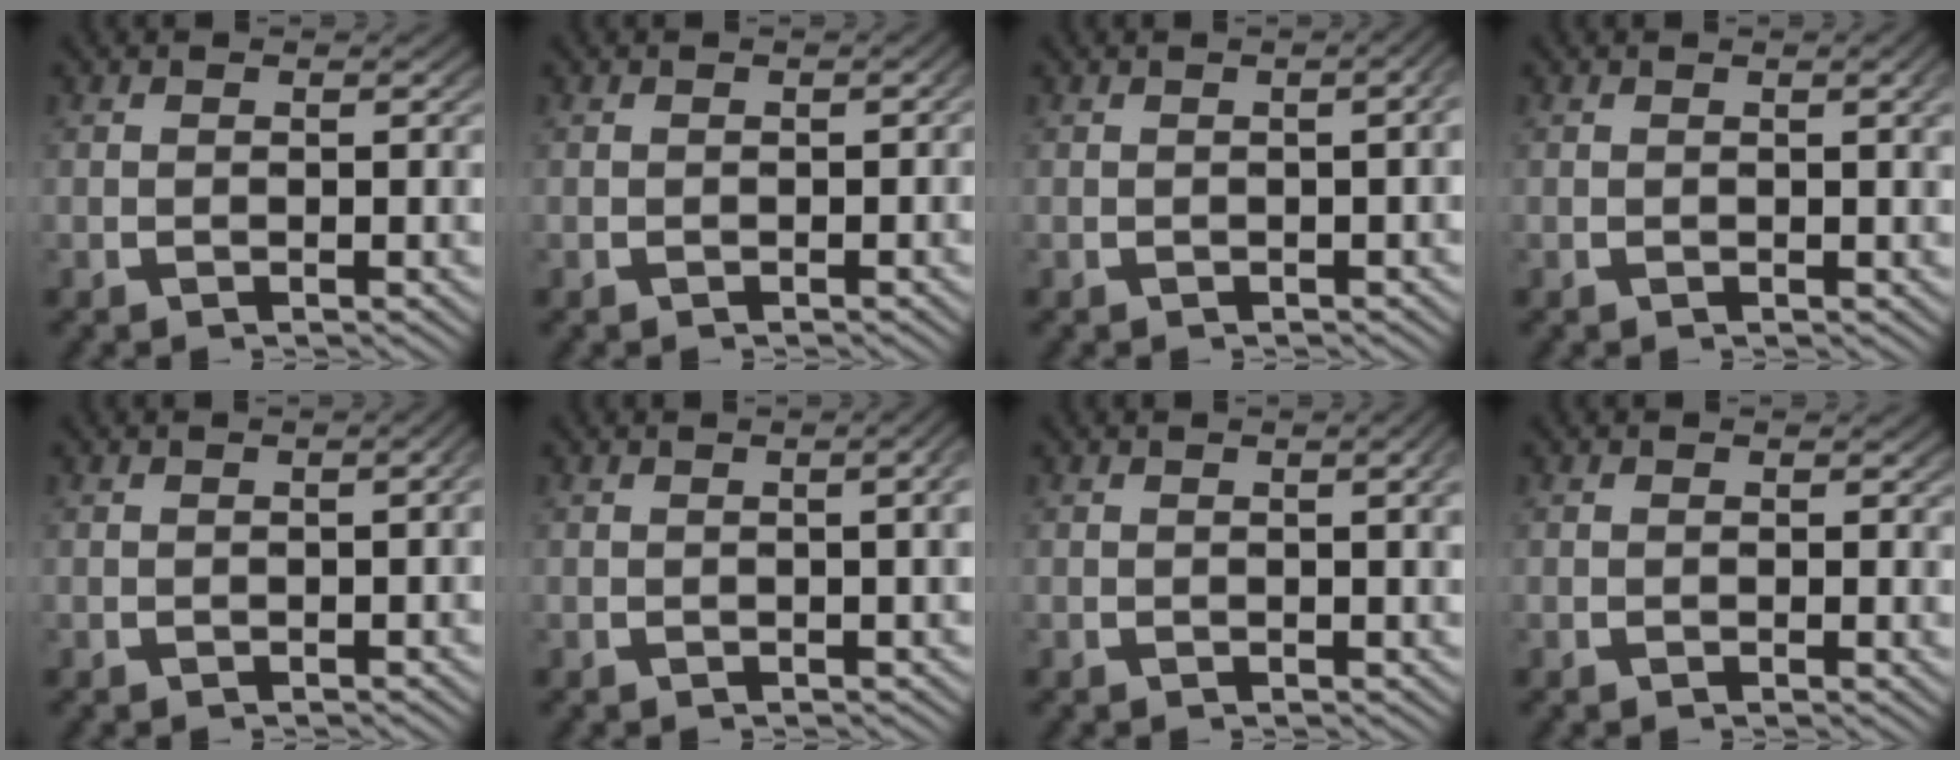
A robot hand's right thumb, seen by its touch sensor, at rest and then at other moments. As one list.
[{"total": 0.6, "force": [-0.3, 0.4, 0.3], "torque": [-0.003, -0.004, -0.006]}, {"total": 2.1, "force": [-0.2, 0.6, 2.0], "torque": [-0.024, 0.010, -0.003]}, {"total": 1.0, "force": [0.2, 0.1, 1.0], "torque": [-0.013, 0.001, 0.006]}, {"total": 1.0, "force": [-0.4, 0.2, 0.8], "torque": [-0.013, 0.002, -0.005]}, {"total": 2.5, "force": [0.1, 0.6, 2.4], "torque": [-0.024, 0.011, 0.000]}, {"total": 1.5, "force": [0.2, 0.2, 1.5], "torque": [-0.017, 0.003, 0.005]}, {"total": 0.5, "force": [0.3, 0.4, 0.2], "torque": [-0.003, -0.005, 0.005]}]